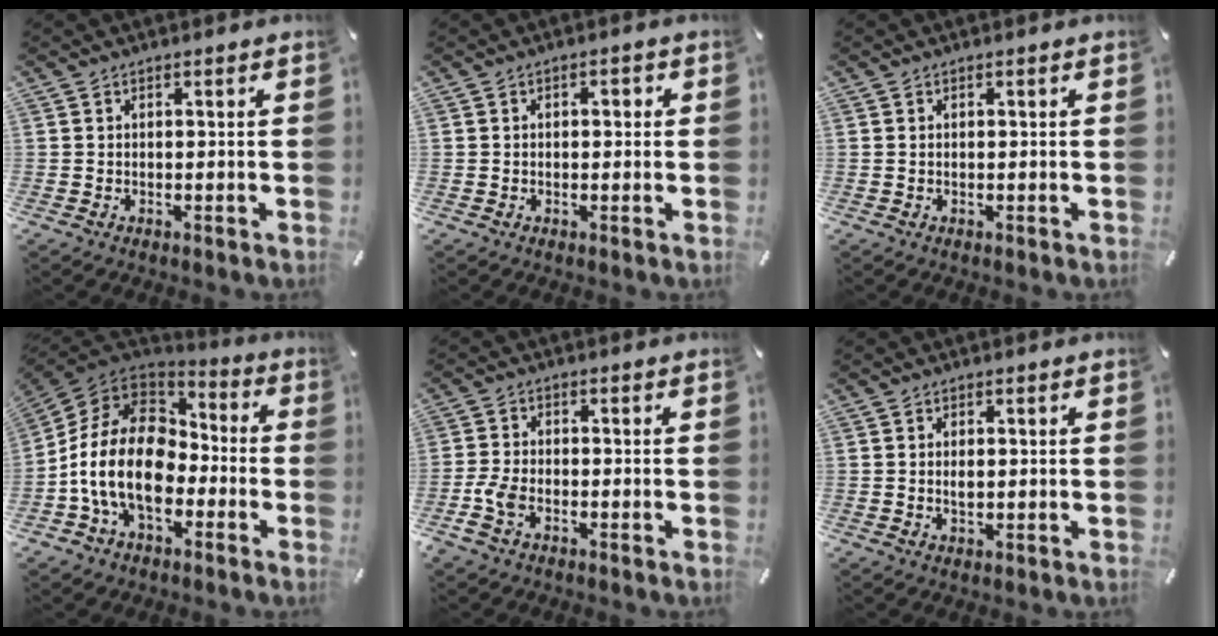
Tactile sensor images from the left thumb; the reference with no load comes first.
{"total": 1.9, "force": [0.0, 1.1, 1.6], "torque": [-0.022, 0.005, -0.005]}
{"total": 0.0}
{"total": 19.0, "force": [-4.7, 13.3, 12.8], "torque": [-0.267, 0.029, -0.078]}
{"total": 4.3, "force": [-2.1, 2.3, 3.0], "torque": [-0.066, 0.004, -0.041]}
{"total": 1.9, "force": [0.2, 1.0, 1.6], "torque": [-0.033, 0.002, 0.002]}